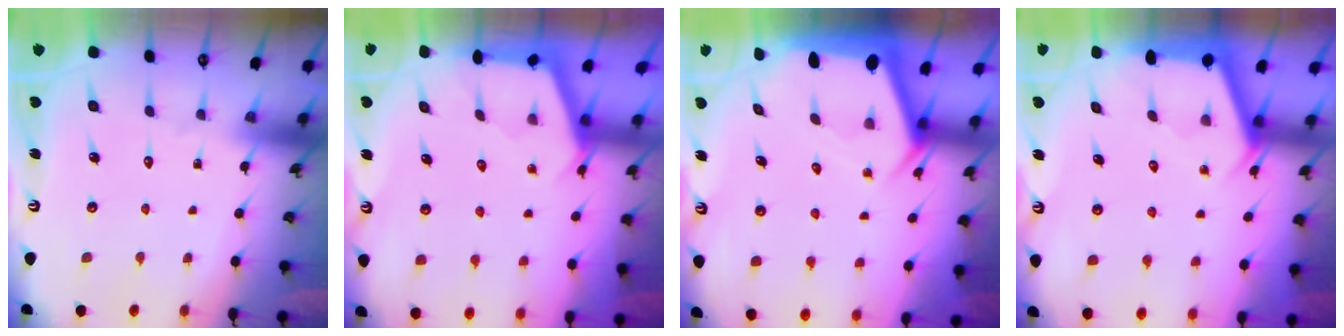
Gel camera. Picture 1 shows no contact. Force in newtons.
{"total": 2.6, "press": 2.6, "slide": 0.3}
{"total": 3.0, "press": 2.9, "slide": 0.4}
{"total": 2.7, "press": 2.6, "slide": 0.3}